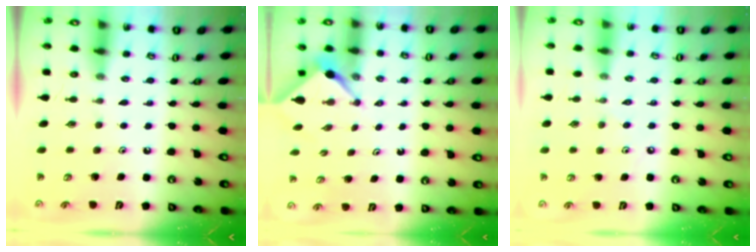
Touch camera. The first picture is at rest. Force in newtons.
{"total": 2.5, "press": 2.4, "slide": 0.3}
{"total": 4.9, "press": 4.8, "slide": 0.8}